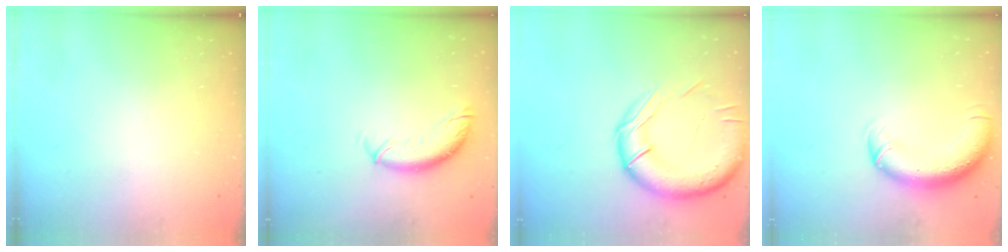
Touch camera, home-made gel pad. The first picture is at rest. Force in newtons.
{"total": 9.9, "press": 9.8, "slide": 1.4}
{"total": 19.3, "press": 19.1, "slide": 2.8}
{"total": 11.2, "press": 10.8, "slide": 2.9}